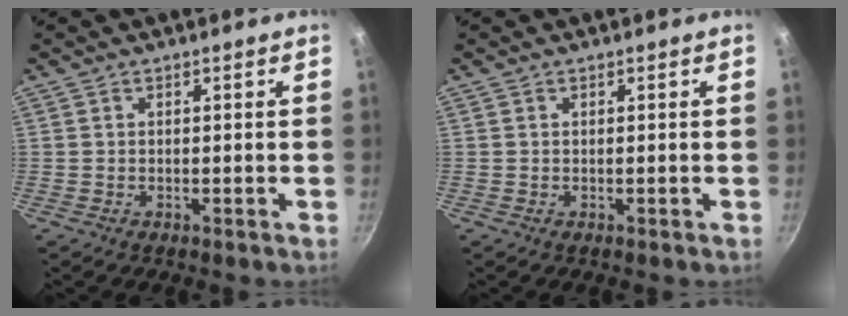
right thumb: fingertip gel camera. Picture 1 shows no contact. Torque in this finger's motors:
{"motor_torque": [0.16, 0.13, 0.23, 0.03, 0.04]}